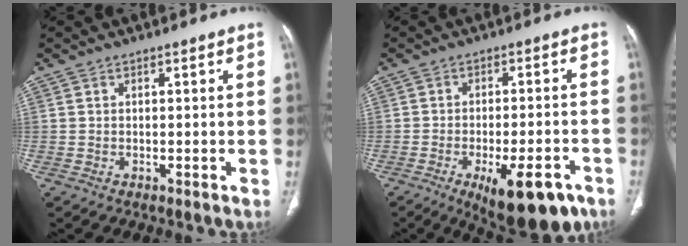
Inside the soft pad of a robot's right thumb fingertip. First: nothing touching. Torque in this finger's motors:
{"motor_torque": [3.56, 1.44, 0.82, -0.96, 0.31]}